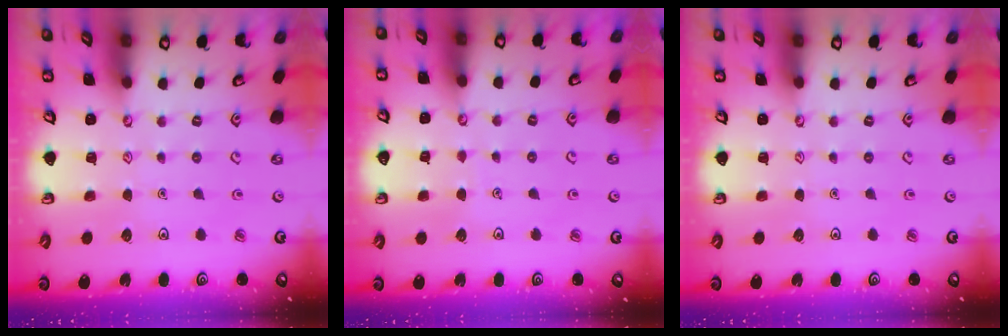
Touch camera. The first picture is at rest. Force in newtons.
{"total": 1.7, "press": 1.7, "slide": 0.1}
{"total": 0.0}